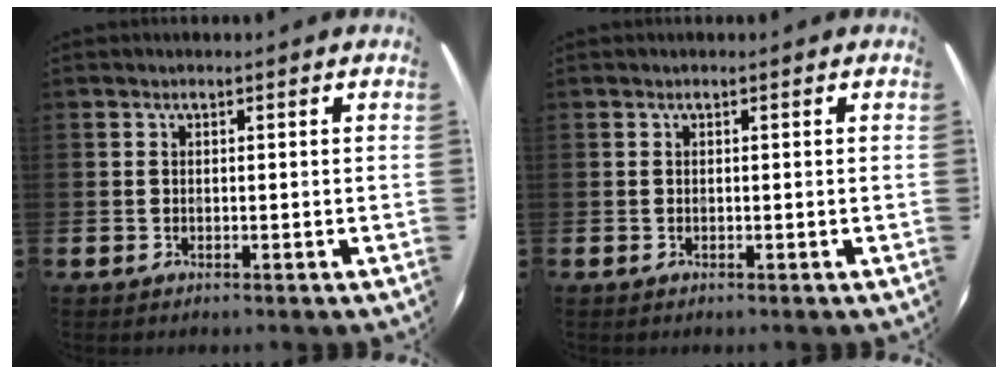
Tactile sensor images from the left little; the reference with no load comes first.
{"total": 0.0}